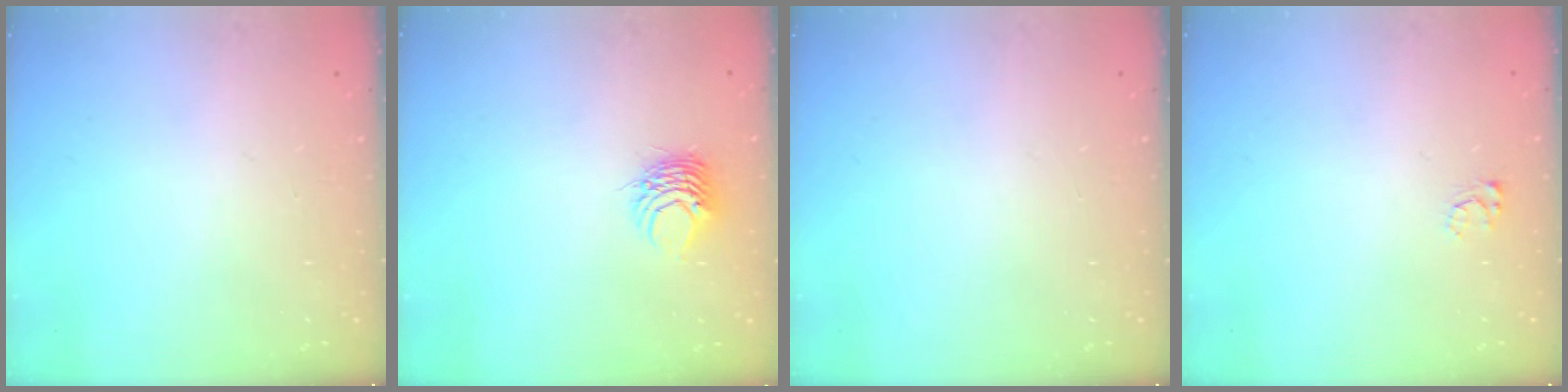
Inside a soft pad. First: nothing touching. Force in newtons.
{"total": 5.5, "press": 5.4, "slide": 0.4}
{"total": 0.0}
{"total": 3.1, "press": 3.1, "slide": 0.3}